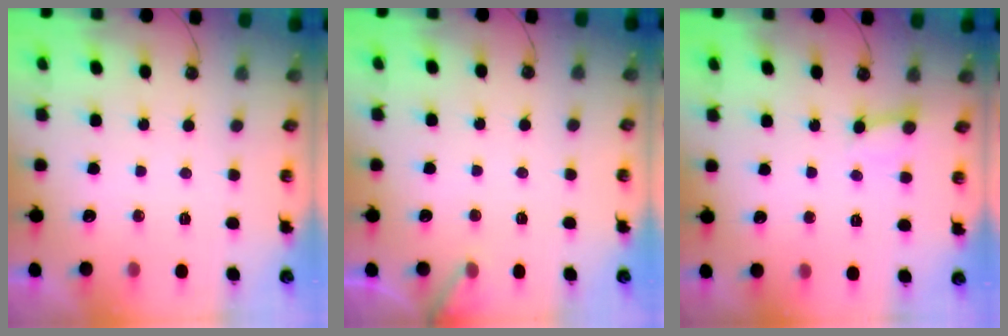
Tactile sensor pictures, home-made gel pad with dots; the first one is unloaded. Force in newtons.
{"total": 6.3, "press": 6.3, "slide": 0.4}
{"total": 2.6, "press": 2.5, "slide": 0.4}